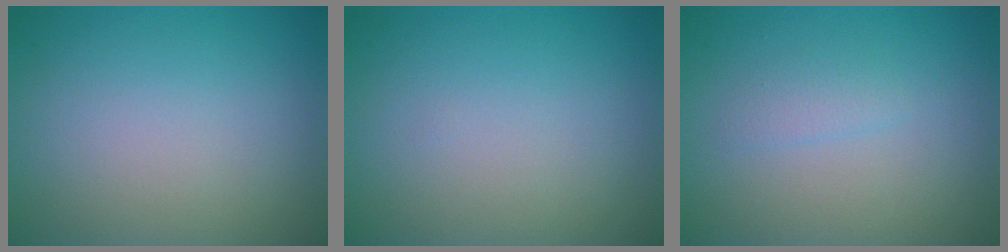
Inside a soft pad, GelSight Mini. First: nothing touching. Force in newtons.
{"total": 0.0}
{"total": 1.1, "press": 1.1, "slide": 0.1}